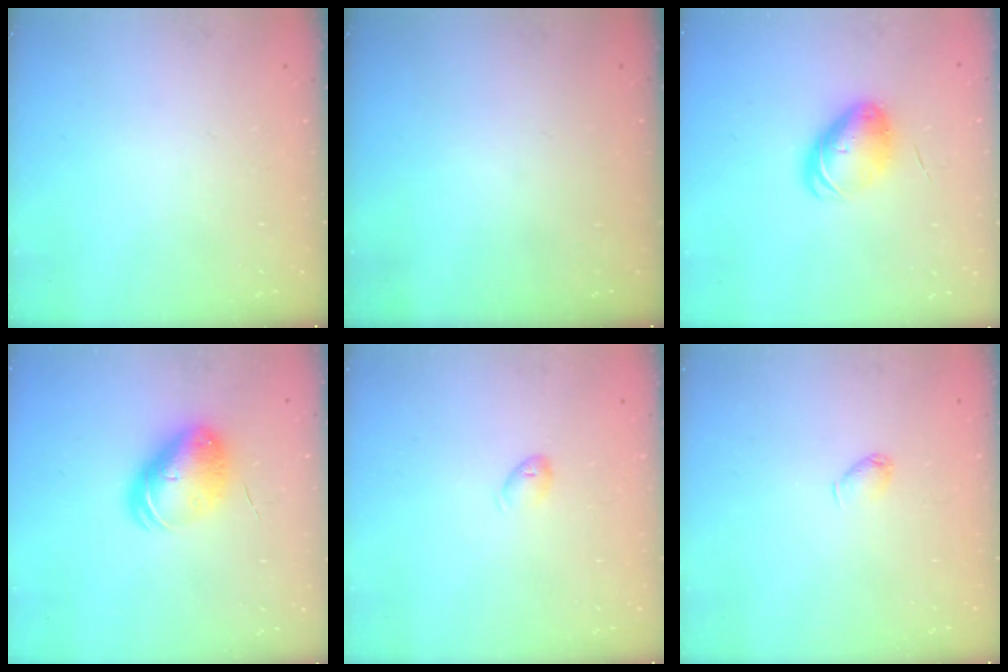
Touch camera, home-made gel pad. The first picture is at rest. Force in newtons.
{"total": 0.0}
{"total": 9.1, "press": 8.8, "slide": 2.0}
{"total": 9.3, "press": 9.1, "slide": 2.0}
{"total": 4.9, "press": 4.9, "slide": 0.6}
{"total": 2.8, "press": 2.8, "slide": 0.4}